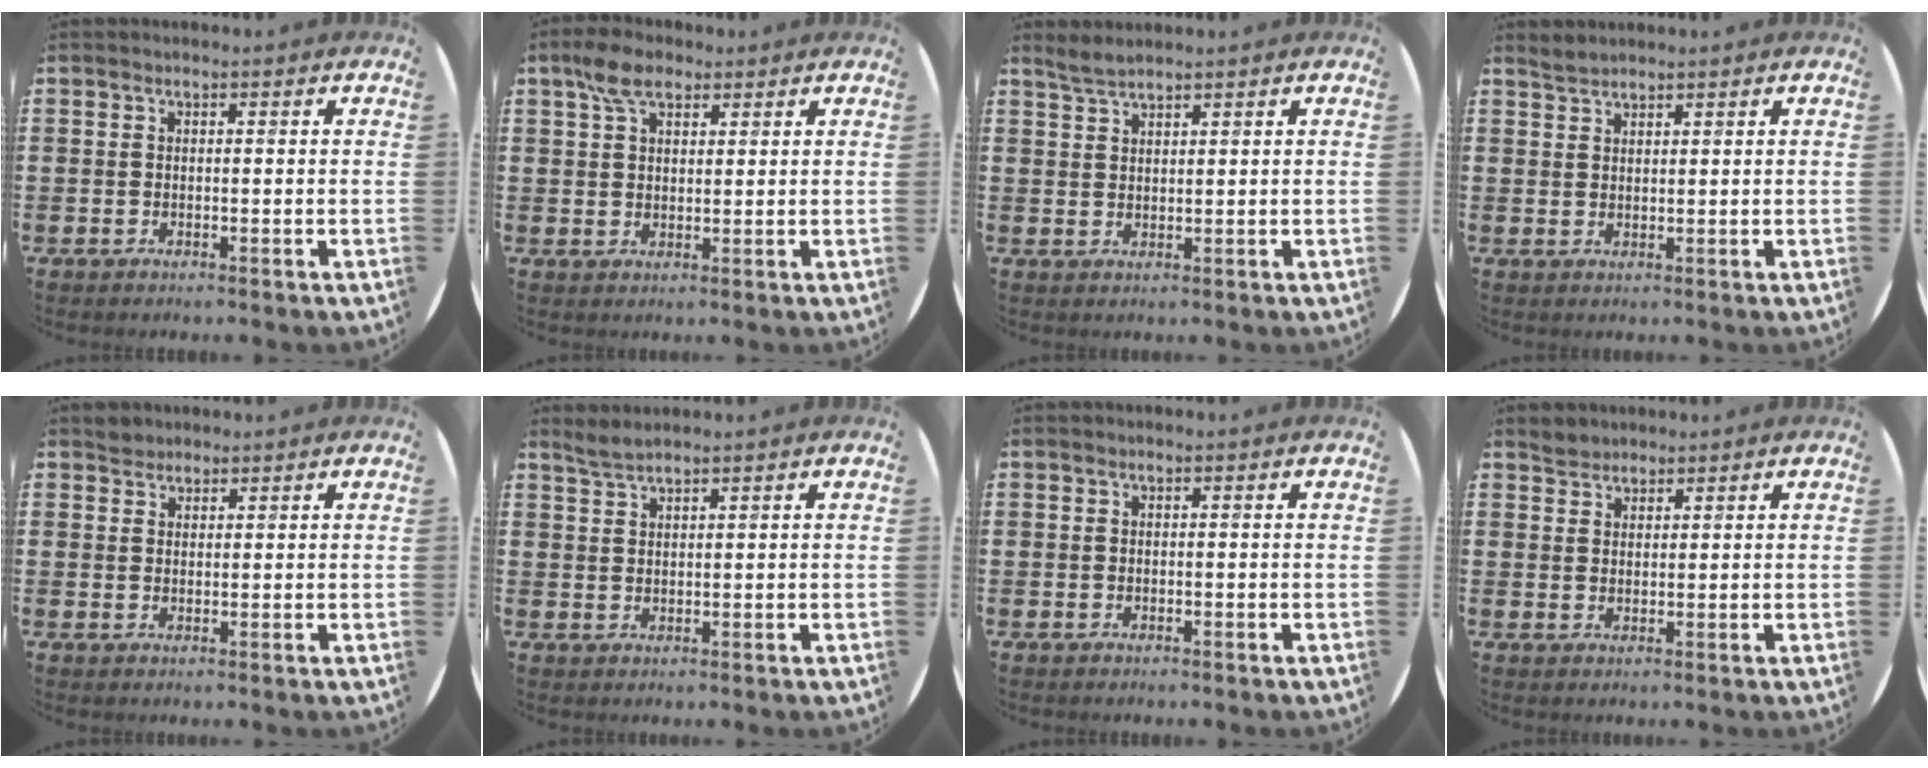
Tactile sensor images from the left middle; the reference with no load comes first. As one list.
[{"total": 4.9, "force": [3.3, 2.5, 2.7], "torque": [-0.054, 0.007, 0.061]}, {"total": 2.0, "force": [1.9, 0.1, 0.6], "torque": [-0.016, 0.001, 0.038]}, {"total": 1.5, "force": [1.5, 0.2, -0.1], "torque": [-0.002, 0.002, 0.030]}, {"total": 1.7, "force": [1.6, 0.6, -0.3], "torque": [0.009, -0.001, 0.031]}, {"total": 1.9, "force": [1.8, -0.1, 0.4], "torque": [-0.012, 0.002, 0.035]}, {"total": 0.0}, {"total": 1.9, "force": [1.8, 0.7, -0.2], "torque": [0.000, 0.004, 0.037]}]